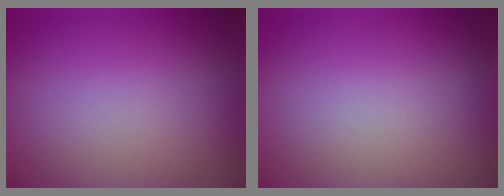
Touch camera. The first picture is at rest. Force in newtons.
{"total": 0.0}